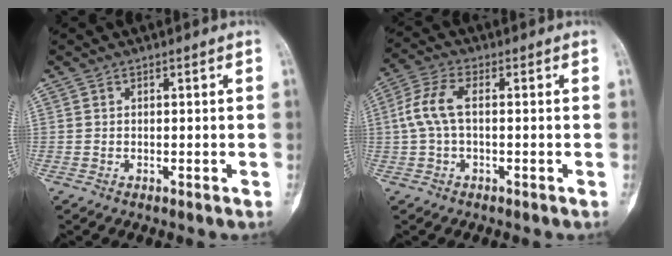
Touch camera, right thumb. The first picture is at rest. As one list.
[{"total": 6.6, "force": [0.2, 3.1, 5.9], "torque": [-0.144, 0.019, 0.000]}]